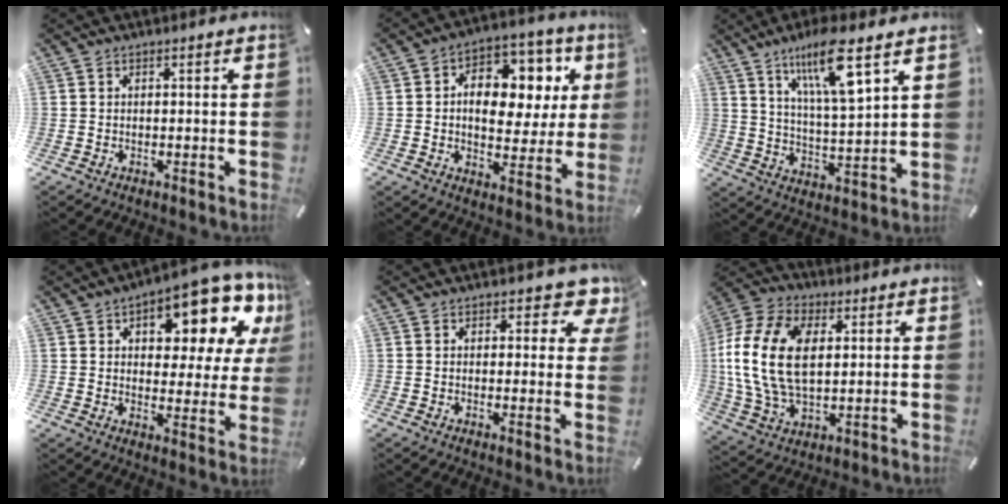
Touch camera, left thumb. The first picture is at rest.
{"total": 12.8, "force": [2.8, 9.2, 8.5], "torque": [-0.108, -0.025, 0.048]}
{"total": 13.8, "force": [8.9, 3.2, 10.1], "torque": [-0.186, -0.034, 0.150]}
{"total": 14.2, "force": [9.1, 6.3, 8.9], "torque": [-0.110, -0.073, 0.148]}
{"total": 5.4, "force": [3.3, 3.0, 3.0], "torque": [-0.021, -0.019, 0.049]}
{"total": 18.1, "force": [2.5, 12.1, 13.3], "torque": [-0.312, 0.008, 0.041]}